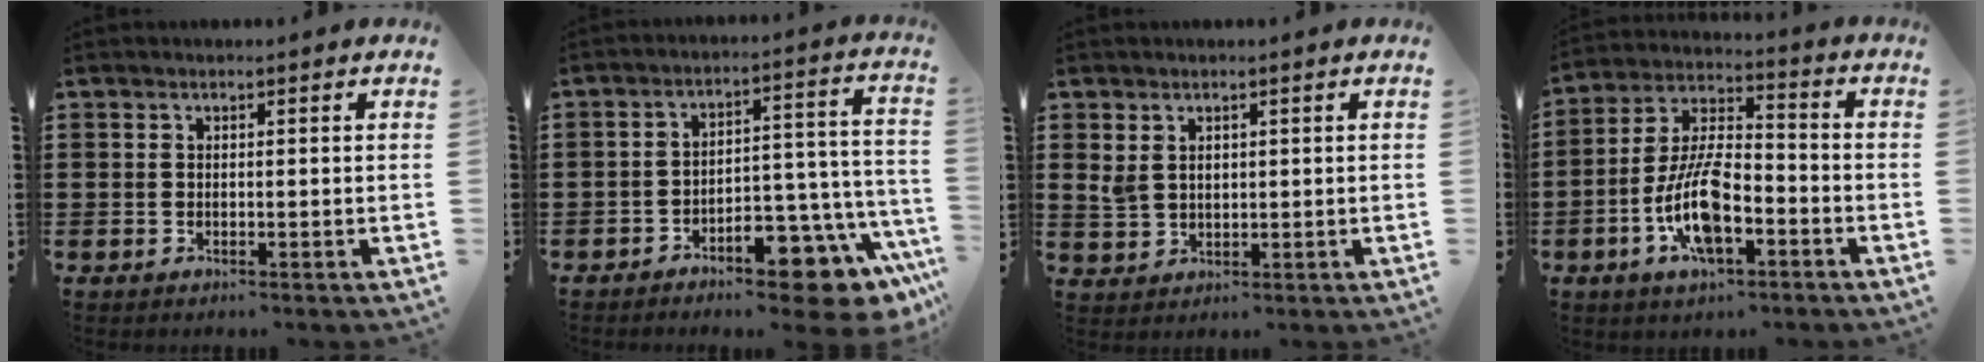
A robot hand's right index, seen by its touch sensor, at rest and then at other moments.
{"total": 9.4, "force": [-7.5, 3.0, 4.8], "torque": [-0.052, 0.018, -0.137]}
{"total": 3.1, "force": [0.6, 2.2, 2.2], "torque": [-0.056, 0.006, 0.009]}
{"total": 11.4, "force": [-4.2, 4.6, 9.5], "torque": [-0.205, 0.001, -0.078]}